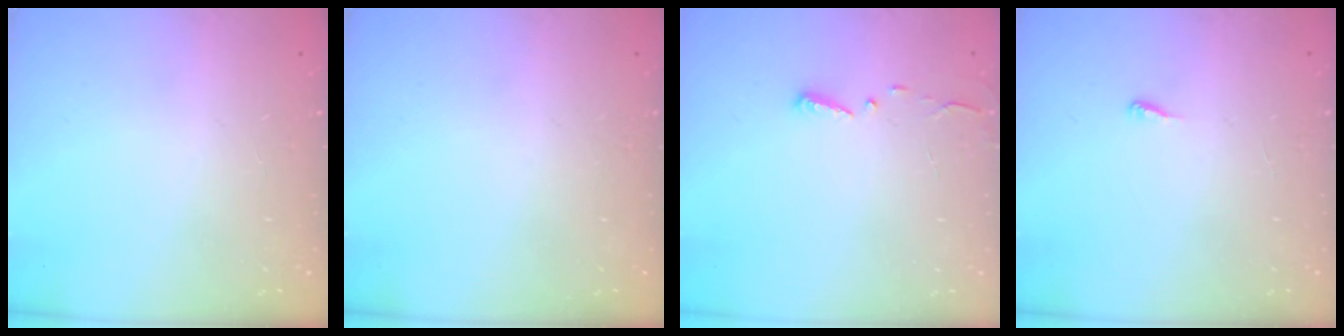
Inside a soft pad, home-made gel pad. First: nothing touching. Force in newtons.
{"total": 0.0}
{"total": 3.0, "press": 2.9, "slide": 0.3}
{"total": 4.1, "press": 4.0, "slide": 0.5}